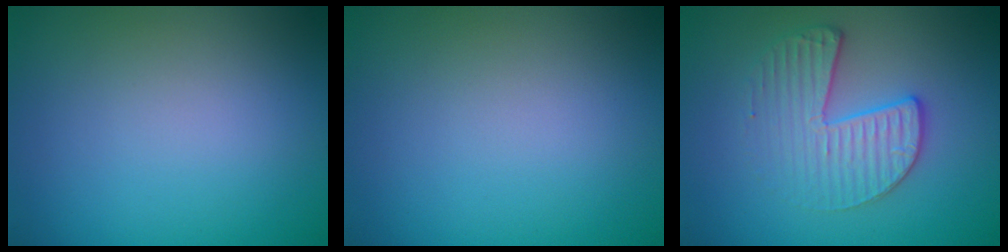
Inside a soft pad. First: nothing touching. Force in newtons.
{"total": 0.0}
{"total": 3.3, "press": 3.0, "slide": 1.3}